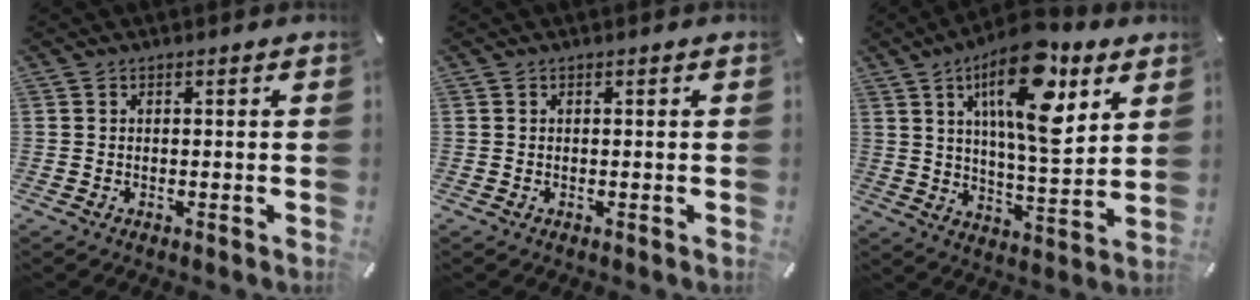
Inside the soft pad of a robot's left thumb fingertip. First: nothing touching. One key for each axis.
{"total": 0.0}
{"total": 18.7, "fx": 9.3, "fy": 7.0, "fz": 14.7, "tx": -0.252, "ty": -0.037, "tz": 0.143}